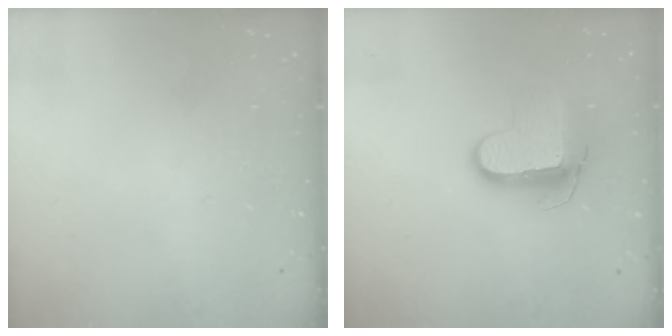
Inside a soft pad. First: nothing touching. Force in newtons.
{"total": 10.2, "press": 10.1, "slide": 0.8}